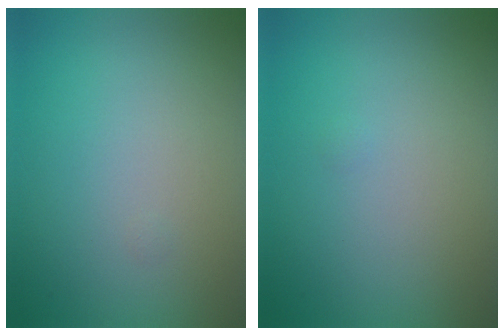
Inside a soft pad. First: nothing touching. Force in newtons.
{"total": 0.0}